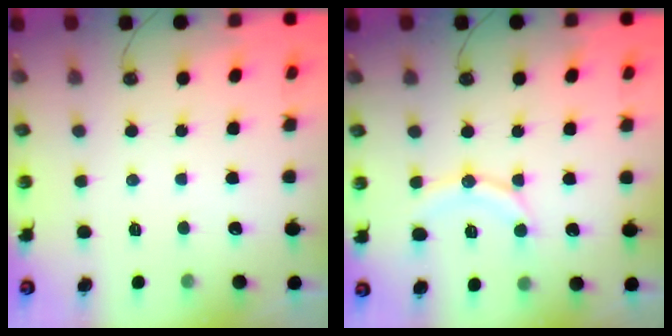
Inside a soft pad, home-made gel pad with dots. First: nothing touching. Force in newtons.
{"total": 11.5, "press": 11.5, "slide": 1.0}